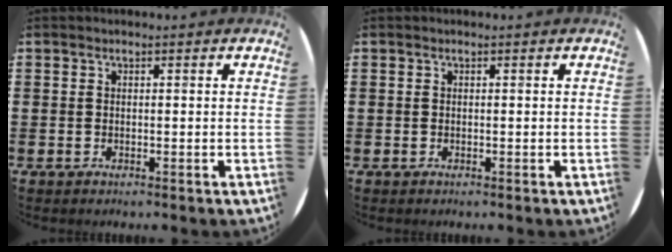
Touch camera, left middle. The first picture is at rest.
{"total": 0.0}